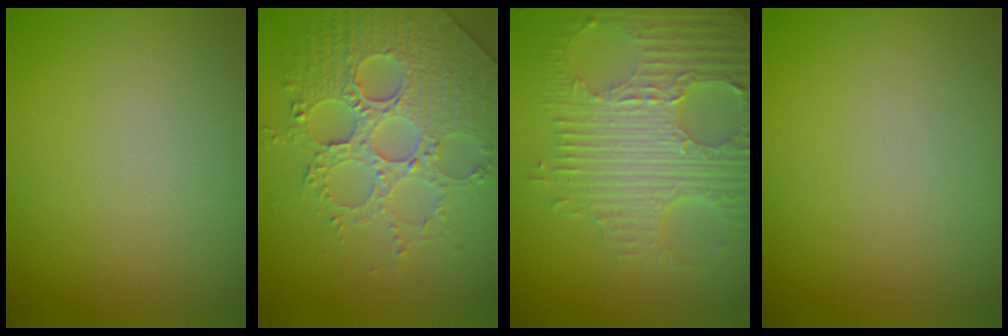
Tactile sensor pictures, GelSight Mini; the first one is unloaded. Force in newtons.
{"total": 5.8, "press": 5.3, "slide": 2.4}
{"total": 8.1, "press": 5.7, "slide": 5.7}
{"total": 0.0}